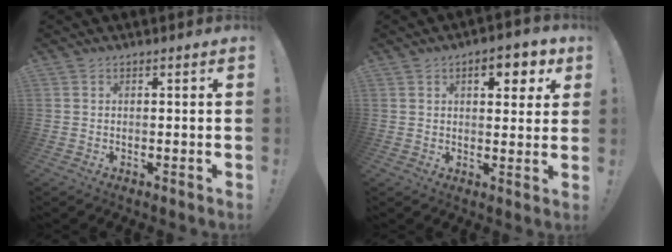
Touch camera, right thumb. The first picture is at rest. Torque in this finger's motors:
{"motor_torque": [1.20, 1.36, 0.64, -0.26, 0.00]}